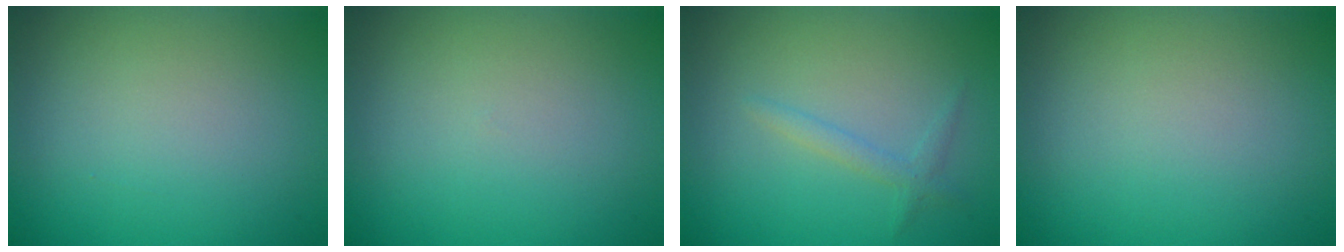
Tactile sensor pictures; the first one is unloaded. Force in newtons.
{"total": 0.0}
{"total": 1.3, "press": 1.3, "slide": 0.1}
{"total": 0.0}